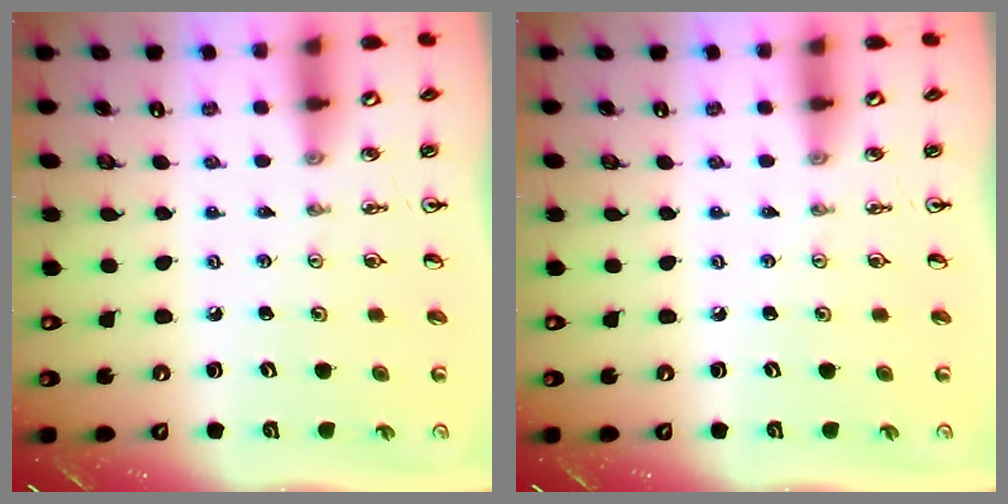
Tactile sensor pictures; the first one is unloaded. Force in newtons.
{"total": 0.0}